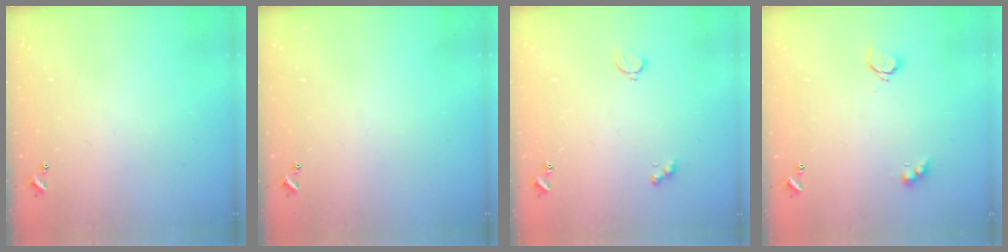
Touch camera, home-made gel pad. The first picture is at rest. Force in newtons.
{"total": 0.0}
{"total": 3.3, "press": 3.2, "slide": 1.0}
{"total": 4.3, "press": 4.3, "slide": 0.8}